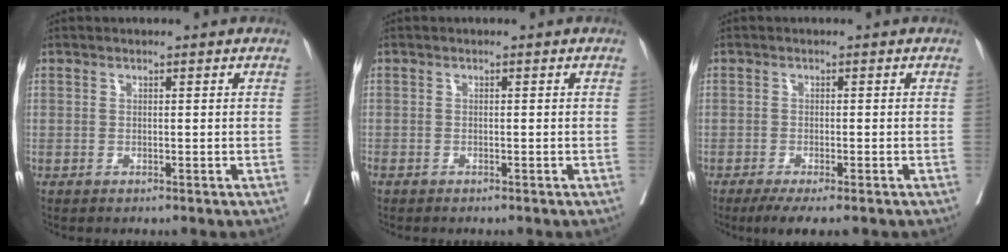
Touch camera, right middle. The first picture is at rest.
{"total": 1.1, "force": [-0.9, 0.0, 0.5], "torque": [-0.013, 0.000, -0.018]}
{"total": 5.0, "force": [-3.6, 0.8, 3.4], "torque": [-0.045, -0.012, -0.055]}